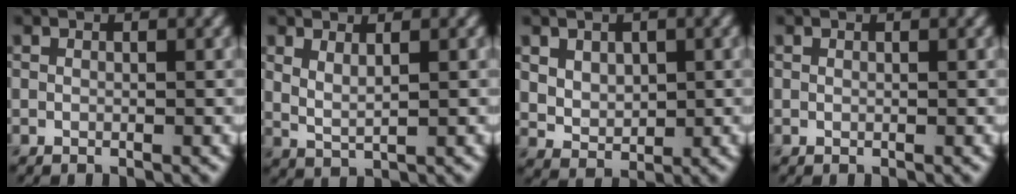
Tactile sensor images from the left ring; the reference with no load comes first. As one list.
[{"total": 1.8, "force": [1.1, 0.5, 1.3], "torque": [-0.026, -0.008, 0.024]}, {"total": 3.4, "force": [1.1, 2.5, 2.0], "torque": [-0.041, -0.002, 0.029]}, {"total": 0.0}]